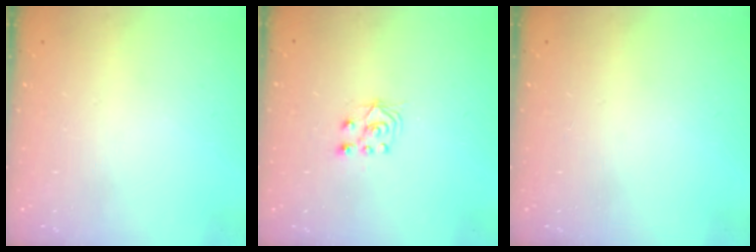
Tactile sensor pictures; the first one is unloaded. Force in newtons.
{"total": 5.5, "press": 5.5, "slide": 0.4}
{"total": 0.0}